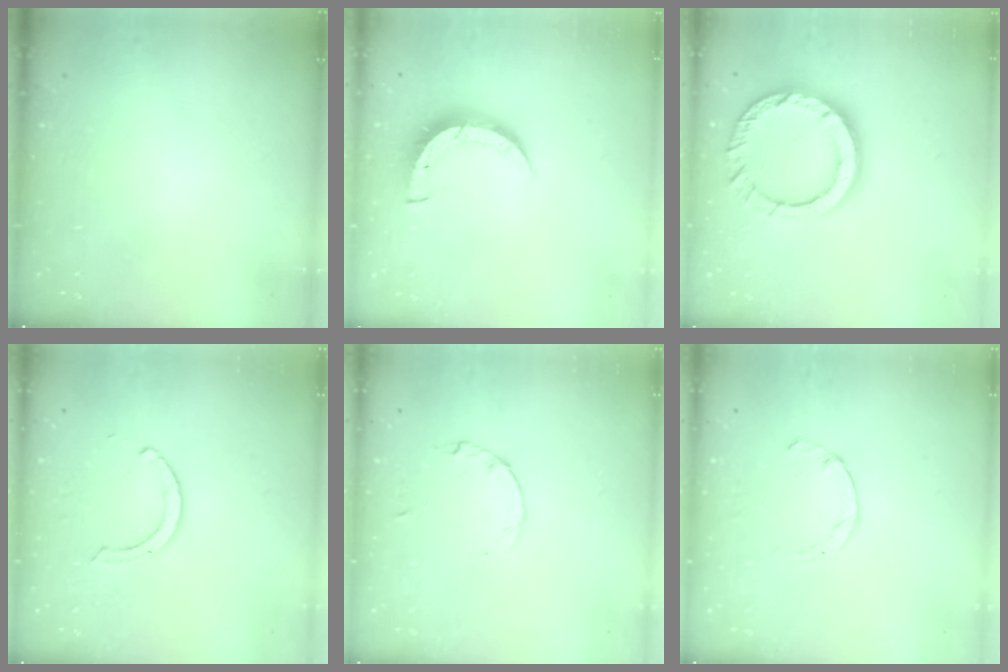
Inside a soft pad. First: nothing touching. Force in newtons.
{"total": 7.9, "press": 7.8, "slide": 0.8}
{"total": 14.6, "press": 14.5, "slide": 1.3}
{"total": 7.0, "press": 6.9, "slide": 0.8}
{"total": 2.2, "press": 2.1, "slide": 0.3}
{"total": 1.0, "press": 1.0, "slide": 0.3}